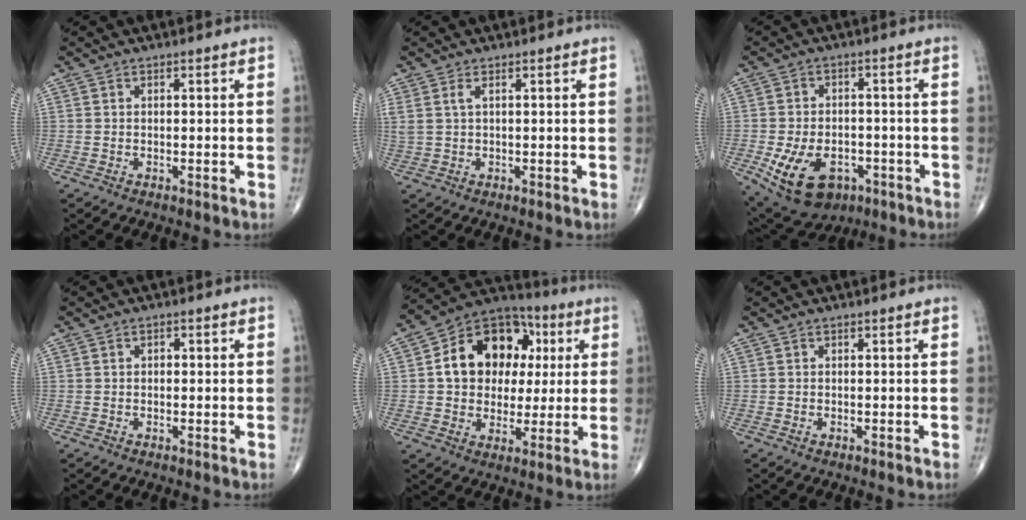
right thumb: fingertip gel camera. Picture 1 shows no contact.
{"total": 2.5, "force": [1.1, 0.8, 2.1], "torque": [-0.059, 0.009, 0.032]}
{"total": 13.4, "force": [-5.2, 8.8, 8.7], "torque": [-0.145, 0.016, -0.068]}
{"total": 1.0, "force": [0.2, 0.6, 0.7], "torque": [-0.010, 0.003, 0.001]}
{"total": 17.5, "force": [3.3, 13.2, 11.0], "torque": [-0.134, 0.018, 0.048]}
{"total": 0.0}